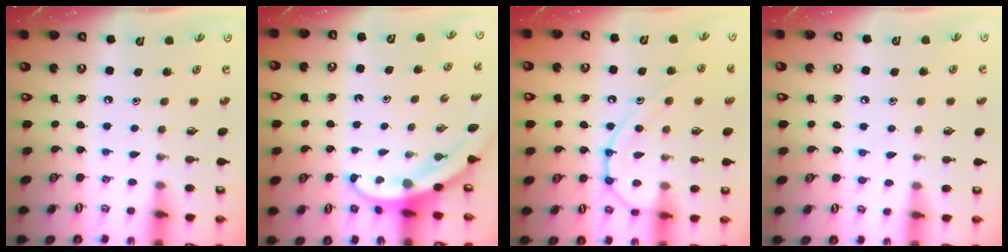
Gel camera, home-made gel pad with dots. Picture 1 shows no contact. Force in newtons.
{"total": 3.0, "press": 3.0, "slide": 0.2}
{"total": 12.6, "press": 12.5, "slide": 1.3}
{"total": 4.0, "press": 4.0, "slide": 0.5}